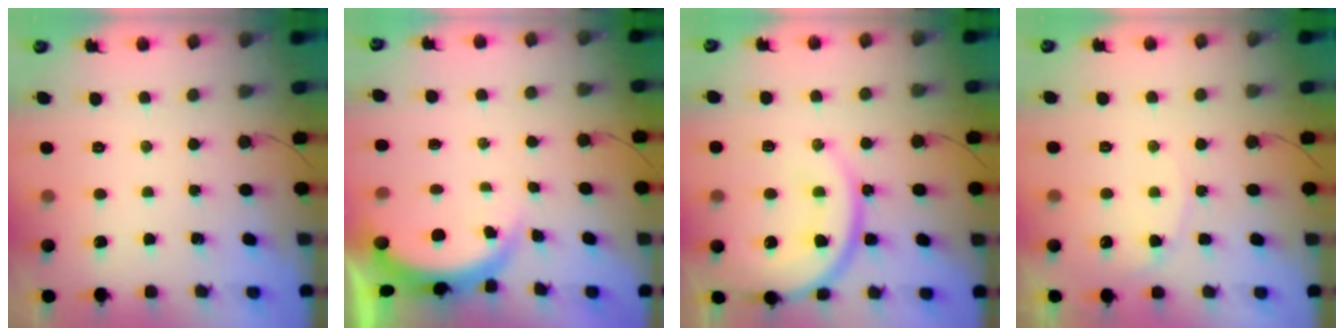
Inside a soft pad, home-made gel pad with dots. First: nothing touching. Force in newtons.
{"total": 4.4, "press": 4.4, "slide": 0.2}
{"total": 19.6, "press": 19.3, "slide": 3.5}
{"total": 6.8, "press": 6.8, "slide": 0.6}